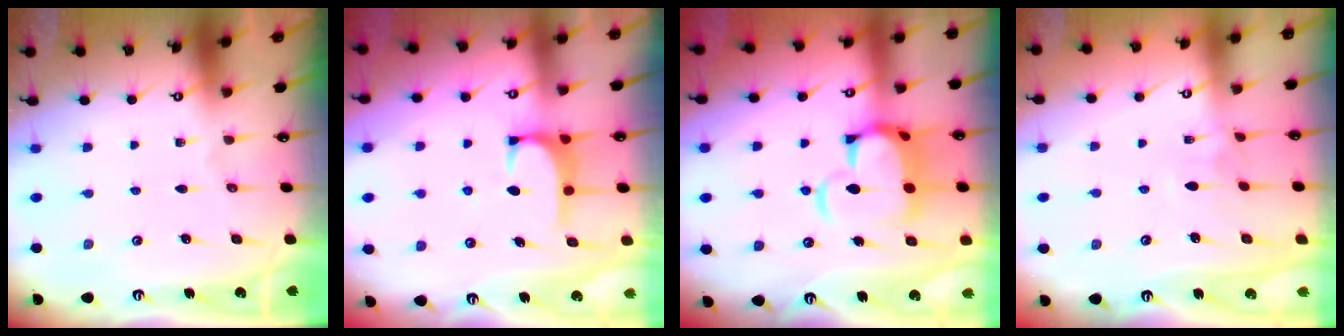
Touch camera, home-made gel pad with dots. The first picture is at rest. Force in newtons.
{"total": 1.3, "press": 1.1, "slide": 0.6}
{"total": 9.2, "press": 9.1, "slide": 1.5}
{"total": 2.9, "press": 2.9, "slide": 0.3}